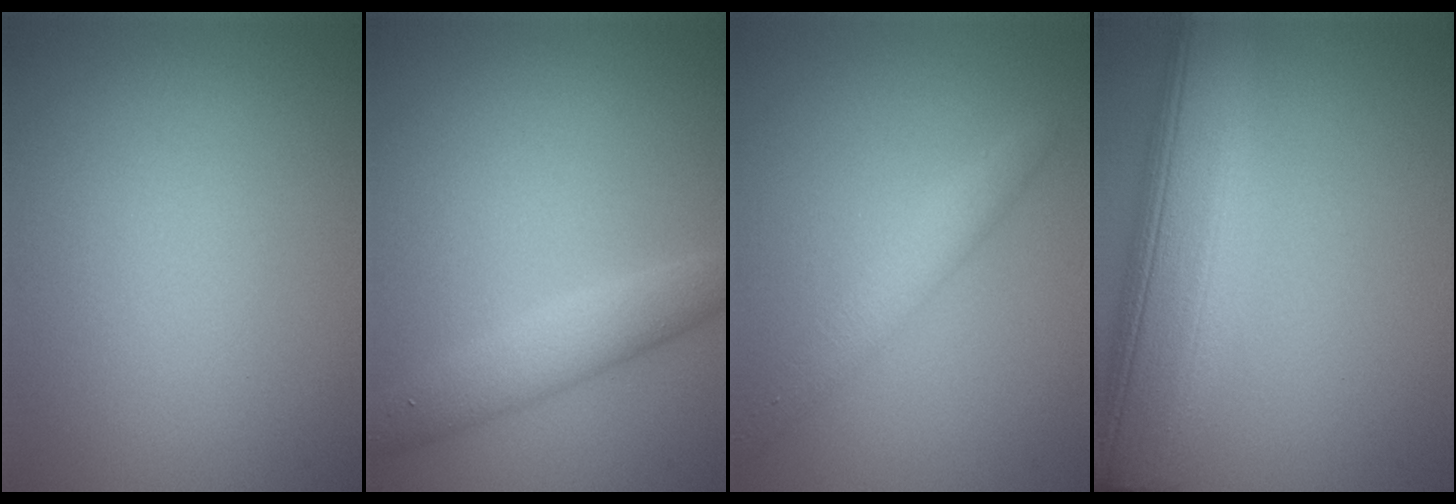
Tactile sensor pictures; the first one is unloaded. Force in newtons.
{"total": 3.3, "press": 3.3, "slide": 0.1}
{"total": 2.3, "press": 2.3, "slide": 0.1}
{"total": 10.5, "press": 10.4, "slide": 0.8}